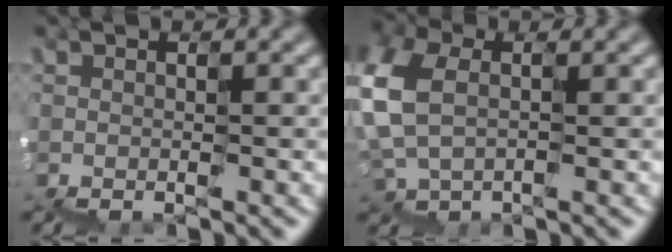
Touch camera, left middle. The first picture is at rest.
{"total": 2.9, "force": [0.3, 2.5, 1.5], "torque": [-0.082, 0.014, -0.005]}